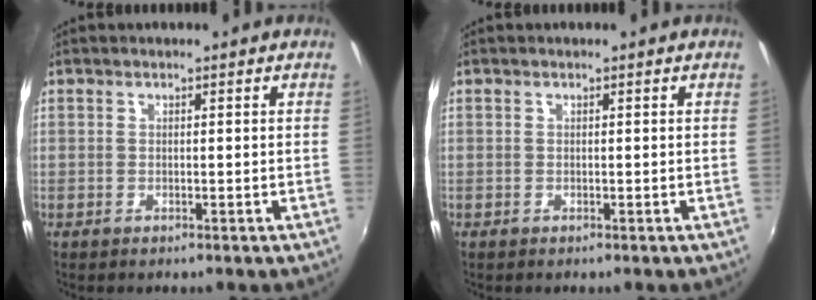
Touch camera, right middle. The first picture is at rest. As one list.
[{"total": 0.0}]